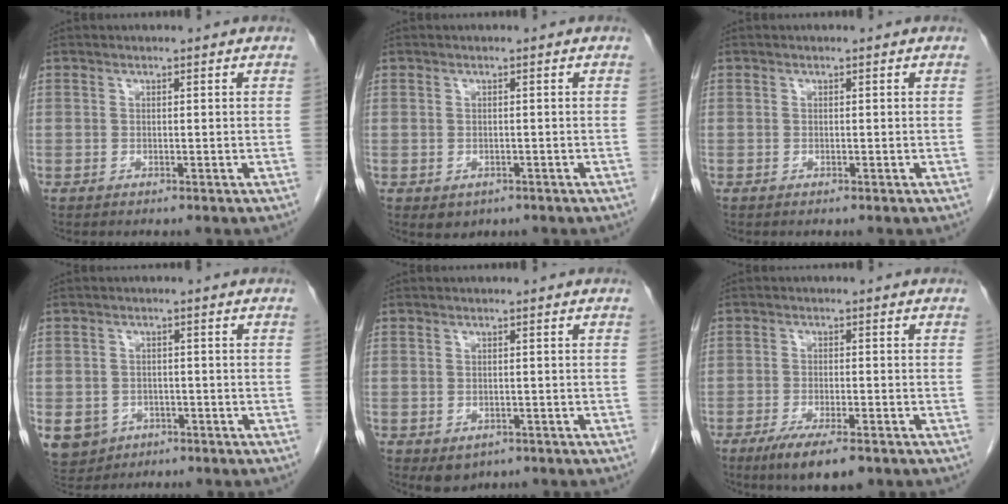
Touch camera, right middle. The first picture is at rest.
{"total": 2.0, "force": [-1.0, 1.6, 0.9], "torque": [-0.013, -0.001, -0.001]}
{"total": 0.0}
{"total": 8.6, "force": [-3.9, 7.2, 2.6], "torque": [-0.068, 0.004, -0.049]}
{"total": 2.8, "force": [-1.4, 2.0, 1.3], "torque": [-0.017, -0.003, -0.007]}
{"total": 7.6, "force": [-5.0, 1.5, 5.4], "torque": [-0.090, -0.017, -0.076]}